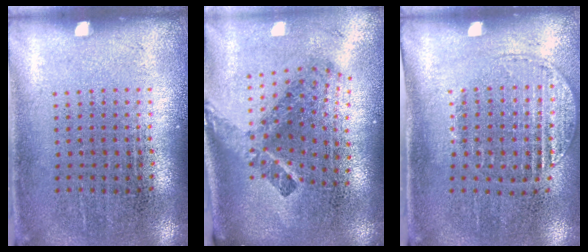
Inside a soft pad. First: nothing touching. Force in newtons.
{"total": 2.7, "press": 1.7, "slide": 2.1}
{"total": 1.3, "press": 1.1, "slide": 0.7}